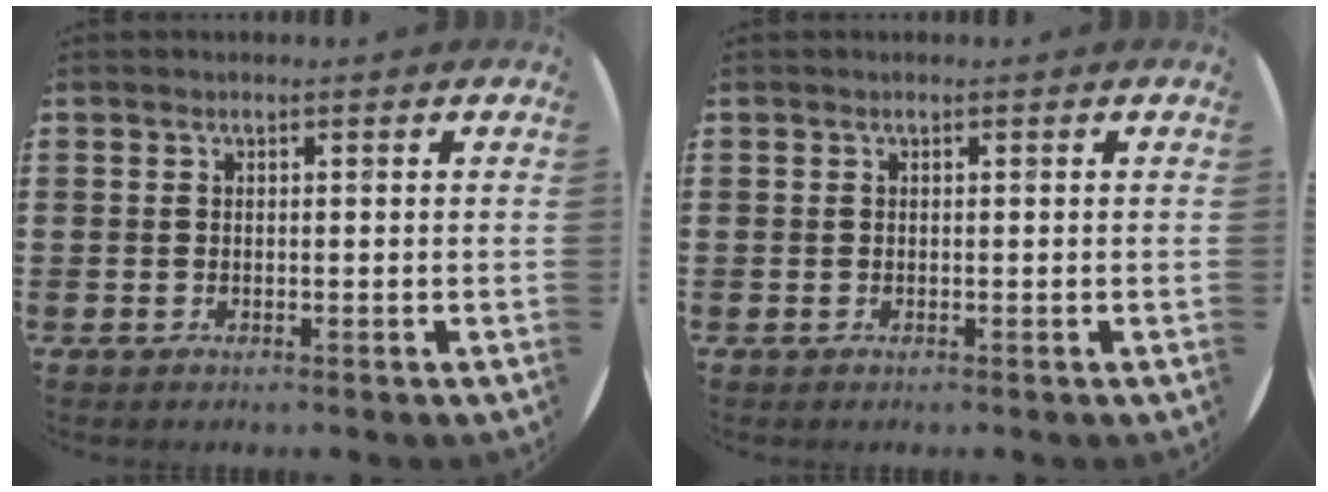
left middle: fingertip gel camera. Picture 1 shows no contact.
{"total": 0.0}